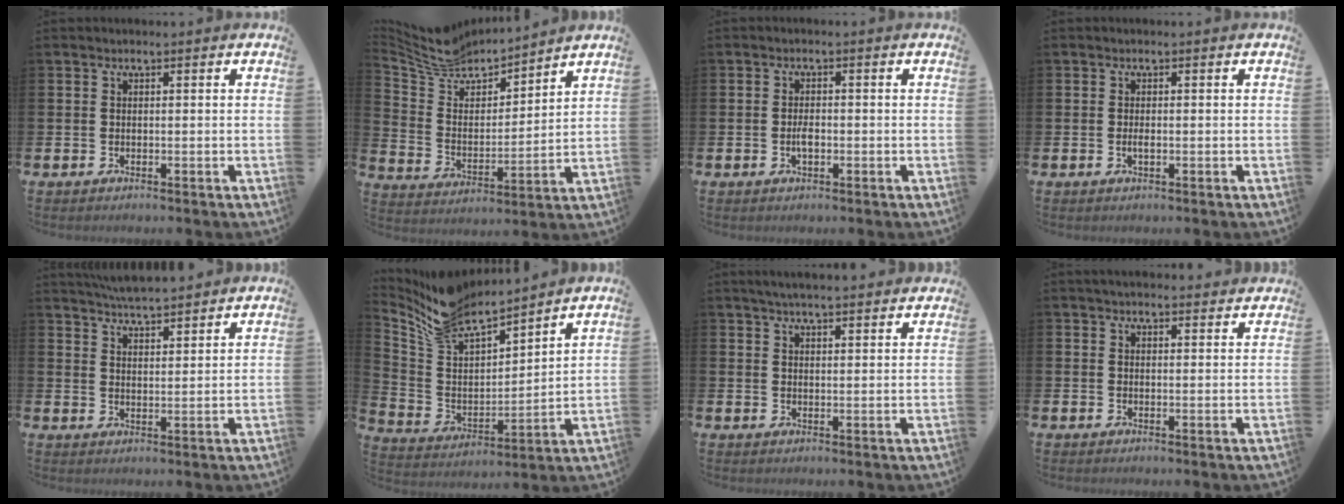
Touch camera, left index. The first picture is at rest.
{"total": 8.0, "force": [7.6, 2.3, 0.9], "torque": [-0.066, -0.054, 0.139]}
{"total": 1.9, "force": [-0.4, 0.9, 1.6], "torque": [-0.022, -0.001, -0.010]}
{"total": 0.9, "force": [-0.2, 0.3, 0.8], "torque": [-0.025, 0.003, -0.002]}
{"total": 5.1, "force": [5.1, 0.1, 0.4], "torque": [-0.021, -0.030, 0.093]}
{"total": 8.5, "force": [8.1, 1.8, 1.8], "torque": [-0.083, -0.058, 0.146]}
{"total": 3.8, "force": [3.7, 0.1, 0.9], "torque": [-0.025, -0.010, 0.067]}
{"total": 2.5, "force": [2.5, 0.4, 0.2], "torque": [-0.010, -0.007, 0.045]}